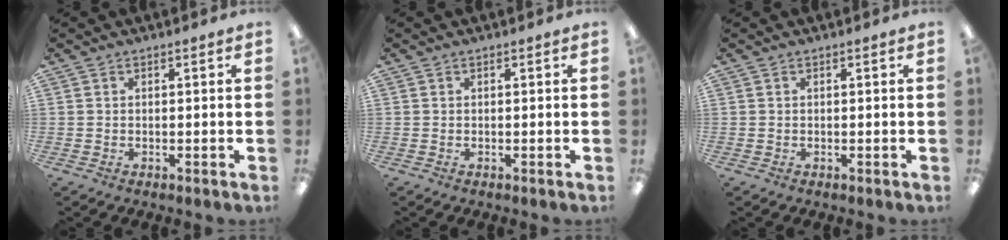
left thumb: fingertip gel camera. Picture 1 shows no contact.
{"total": 0.0}
{"total": 0.0}